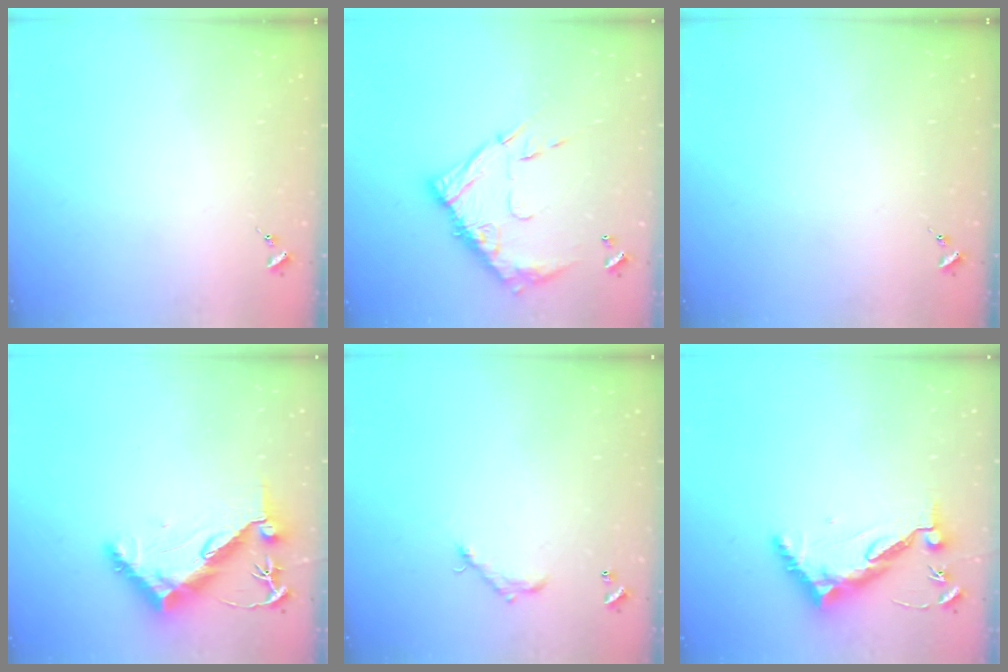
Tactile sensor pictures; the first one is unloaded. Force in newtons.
{"total": 16.0, "press": 15.9, "slide": 1.4}
{"total": 0.0}
{"total": 11.0, "press": 10.9, "slide": 1.0}
{"total": 5.8, "press": 5.8, "slide": 0.3}
{"total": 10.2, "press": 10.2, "slide": 0.8}